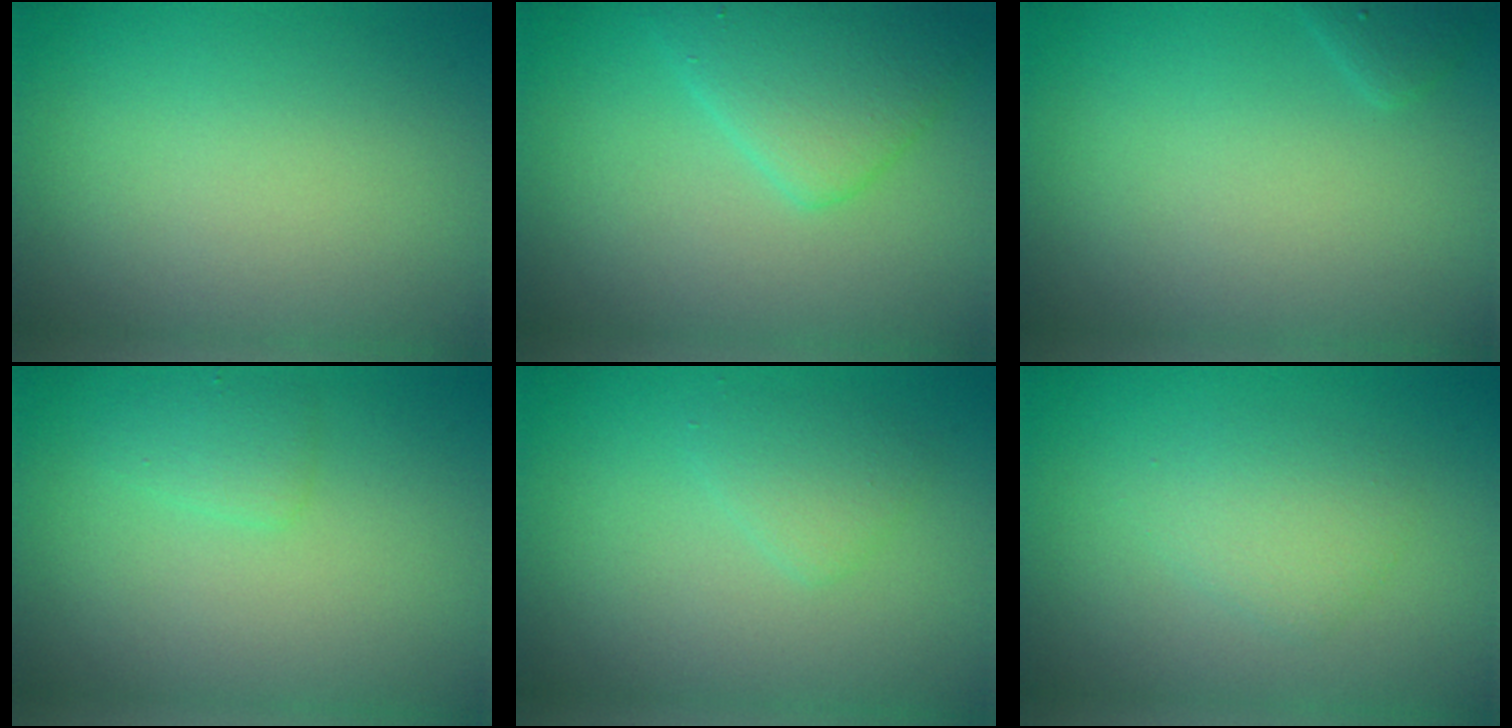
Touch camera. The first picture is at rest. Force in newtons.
{"total": 4.2, "press": 4.2, "slide": 0.0}
{"total": 0.9, "press": 0.9, "slide": 0.0}
{"total": 1.3, "press": 1.3, "slide": 0.0}
{"total": 1.6, "press": 1.6, "slide": 0.1}
{"total": 2.2, "press": 2.2, "slide": 0.0}